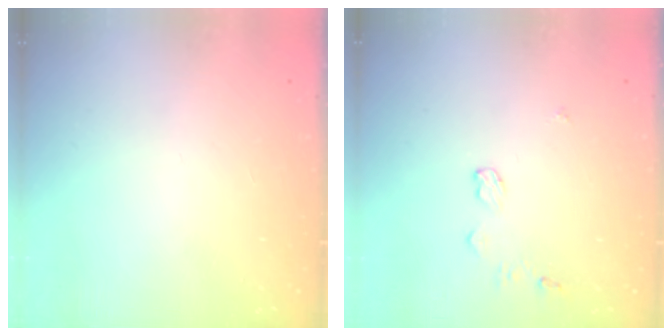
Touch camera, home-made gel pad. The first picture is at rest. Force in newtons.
{"total": 5.6, "press": 5.5, "slide": 0.6}